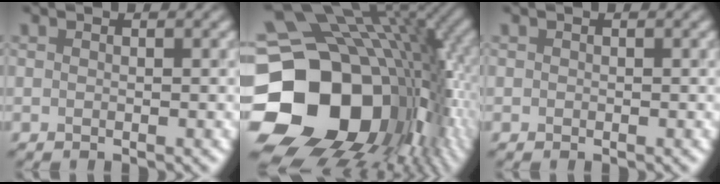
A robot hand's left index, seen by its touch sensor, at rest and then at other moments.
{"total": 21.0, "force": [-3.3, 15.6, 13.6], "torque": [-0.273, -0.019, -0.043]}
{"total": 0.0}